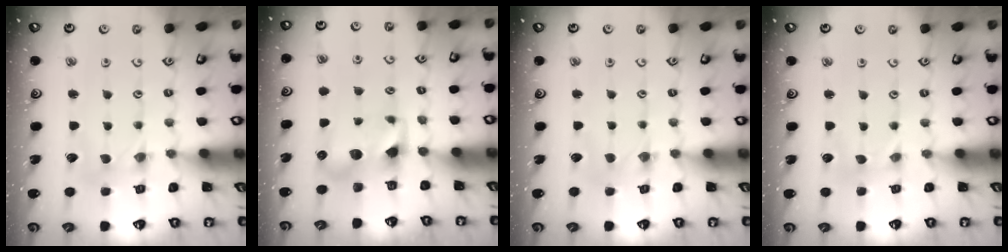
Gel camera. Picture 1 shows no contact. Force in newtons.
{"total": 6.9, "press": 6.8, "slide": 0.6}
{"total": 0.8, "press": 0.7, "slide": 0.2}
{"total": 0.0}